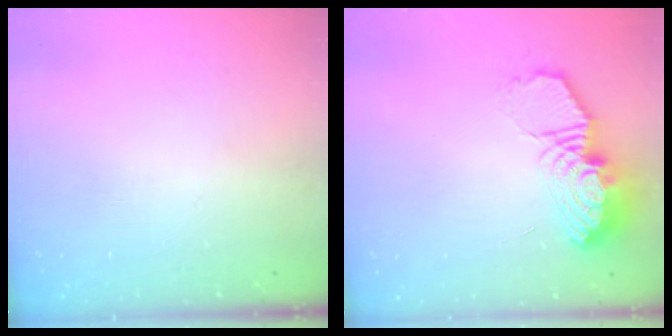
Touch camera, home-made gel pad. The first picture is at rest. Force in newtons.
{"total": 13.0, "press": 12.9, "slide": 1.2}